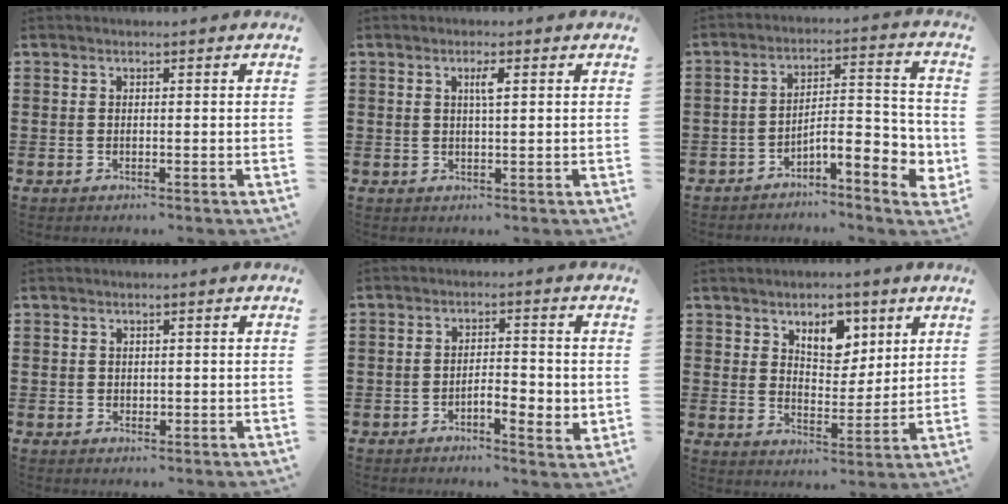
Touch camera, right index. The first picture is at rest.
{"total": 2.0, "force": [0.7, 0.3, 1.9], "torque": [-0.038, 0.003, 0.009]}
{"total": 6.9, "force": [-3.8, 2.0, 5.4], "torque": [-0.075, -0.015, -0.073]}
{"total": 0.9, "force": [0.5, 0.8, 0.2], "torque": [-0.006, 0.002, 0.010]}
{"total": 4.3, "force": [-1.5, 1.5, 3.7], "torque": [-0.054, 0.003, -0.030]}
{"total": 6.6, "force": [4.0, 4.0, 3.2], "torque": [-0.058, -0.001, 0.068]}